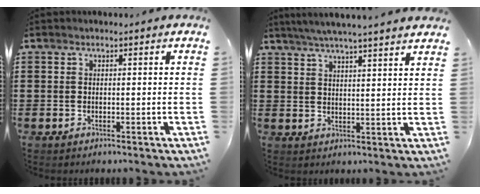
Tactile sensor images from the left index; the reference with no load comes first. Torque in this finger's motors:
{"motor_torque": [2.14, 0.00, 0.32, 0.05]}